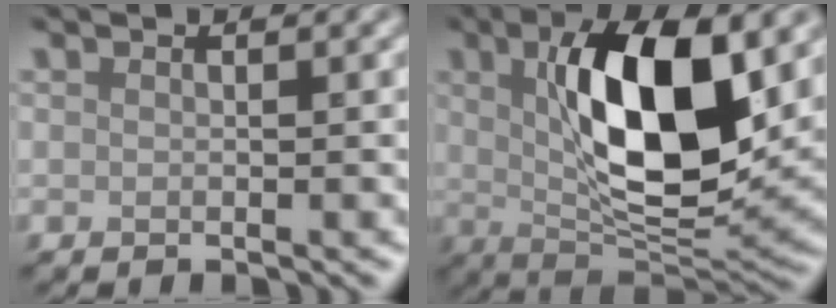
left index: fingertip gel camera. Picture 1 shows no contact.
{"total": 11.6, "force": [2.7, 4.2, 10.4], "torque": [-0.168, 0.001, 0.045]}